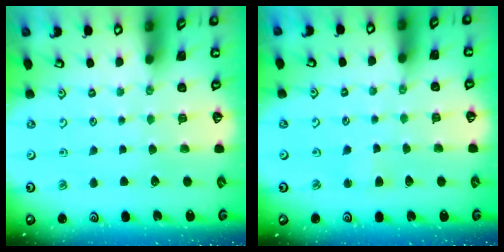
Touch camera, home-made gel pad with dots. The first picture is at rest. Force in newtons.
{"total": 2.8, "press": 2.7, "slide": 0.4}